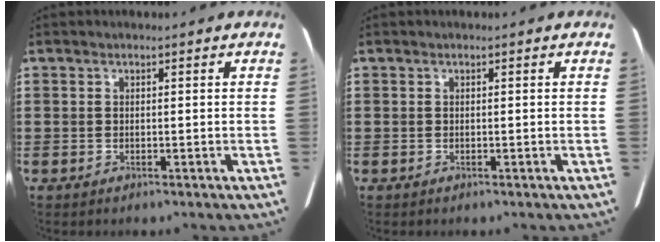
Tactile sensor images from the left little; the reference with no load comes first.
{"total": 0.0}